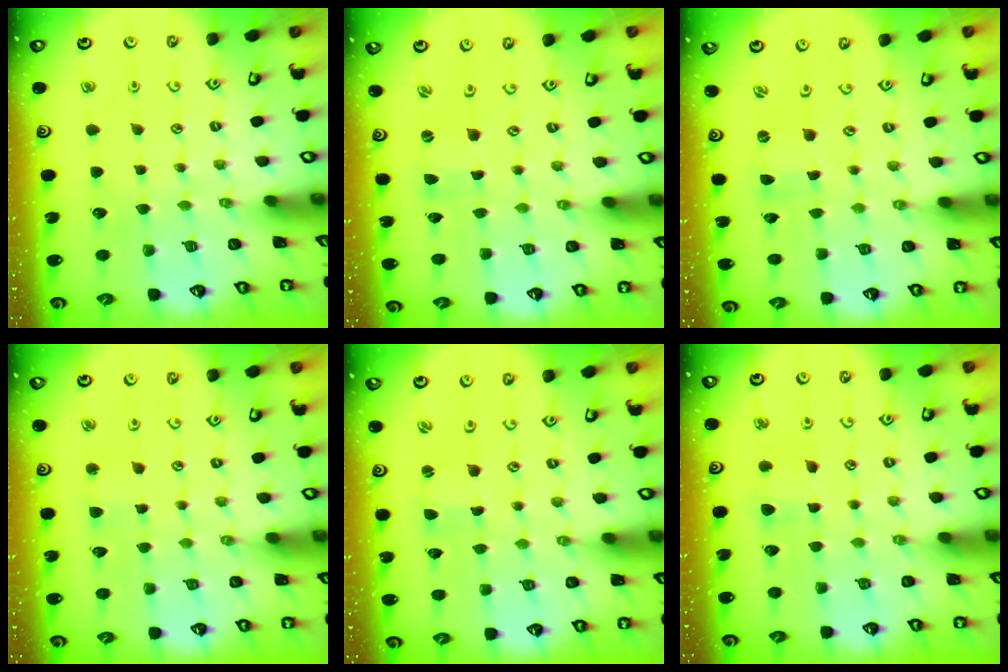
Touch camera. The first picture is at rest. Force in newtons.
{"total": 0.0}
{"total": 0.0}
{"total": 2.7, "press": 2.6, "slide": 0.4}
{"total": 0.0}
{"total": 3.5, "press": 3.4, "slide": 0.5}